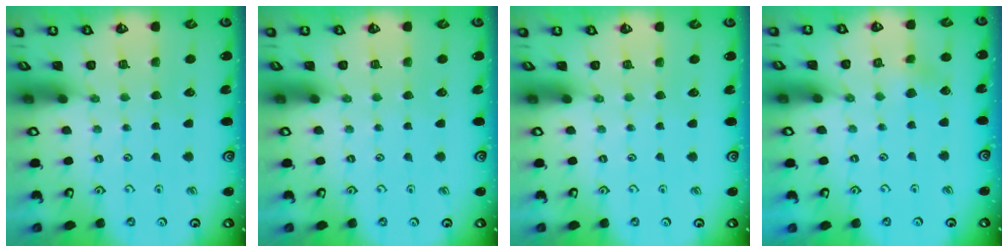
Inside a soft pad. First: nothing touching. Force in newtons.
{"total": 0.0}
{"total": 0.0}
{"total": 3.7, "press": 3.6, "slide": 0.7}